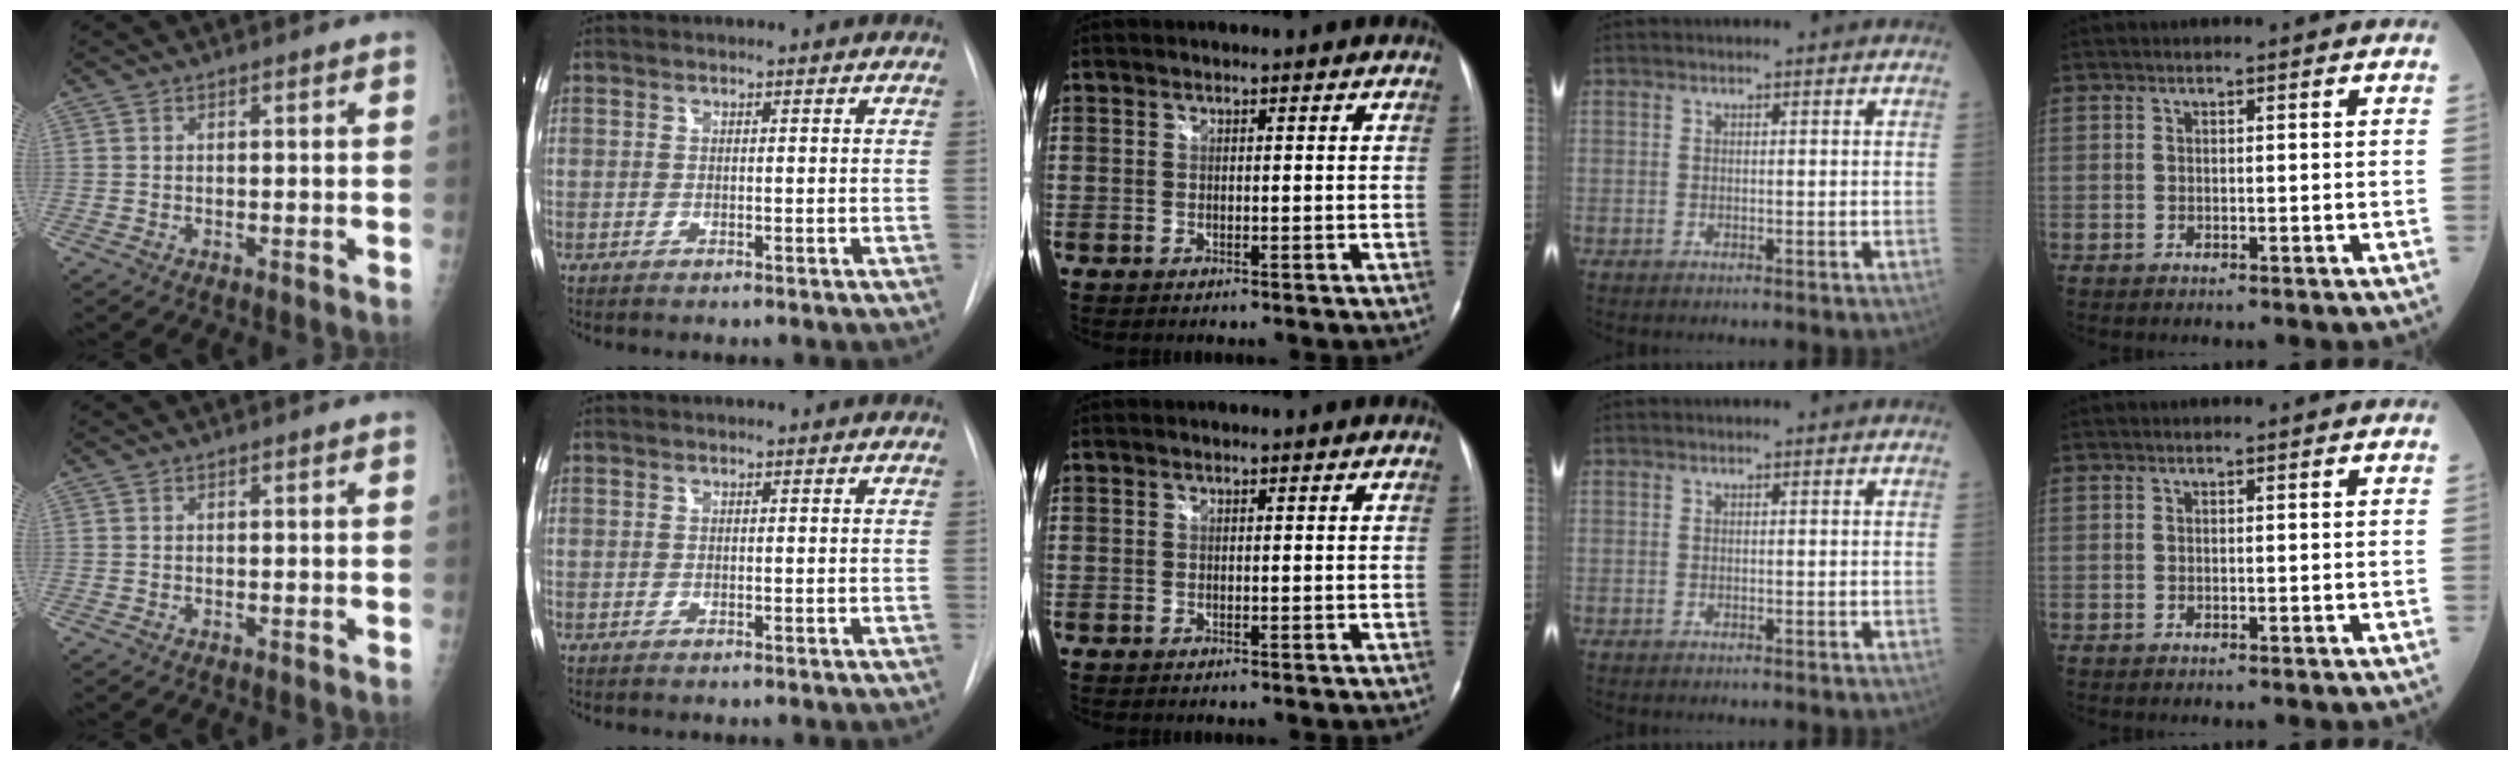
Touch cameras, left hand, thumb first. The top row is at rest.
{}